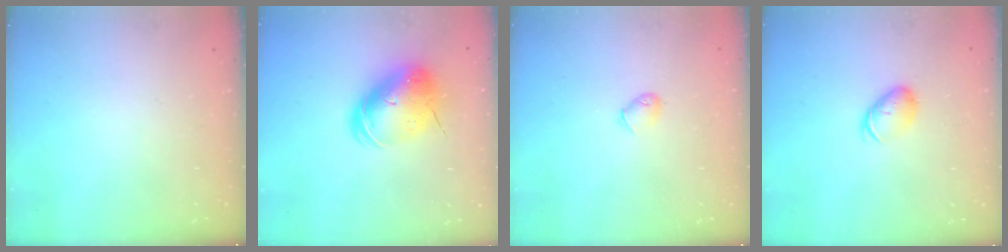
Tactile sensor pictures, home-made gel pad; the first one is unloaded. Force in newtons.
{"total": 12.9, "press": 12.7, "slide": 2.5}
{"total": 3.1, "press": 3.1, "slide": 0.7}
{"total": 5.9, "press": 5.8, "slide": 0.9}